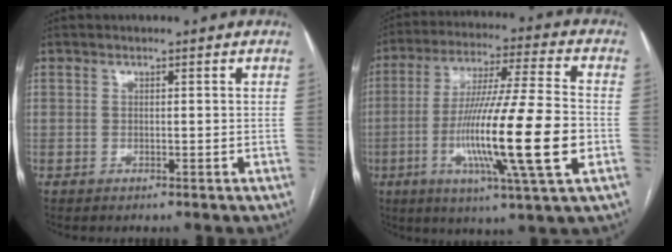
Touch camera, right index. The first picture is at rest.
{"total": 19.8, "force": [-4.6, 0.3, 19.3], "torque": [-0.347, -0.019, -0.084]}